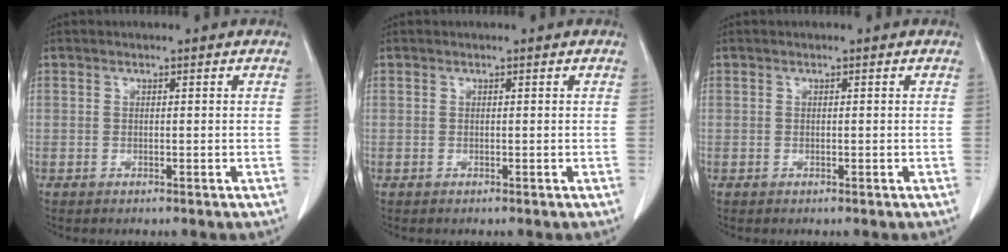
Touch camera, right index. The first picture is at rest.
{"total": 0.0}
{"total": 0.0}